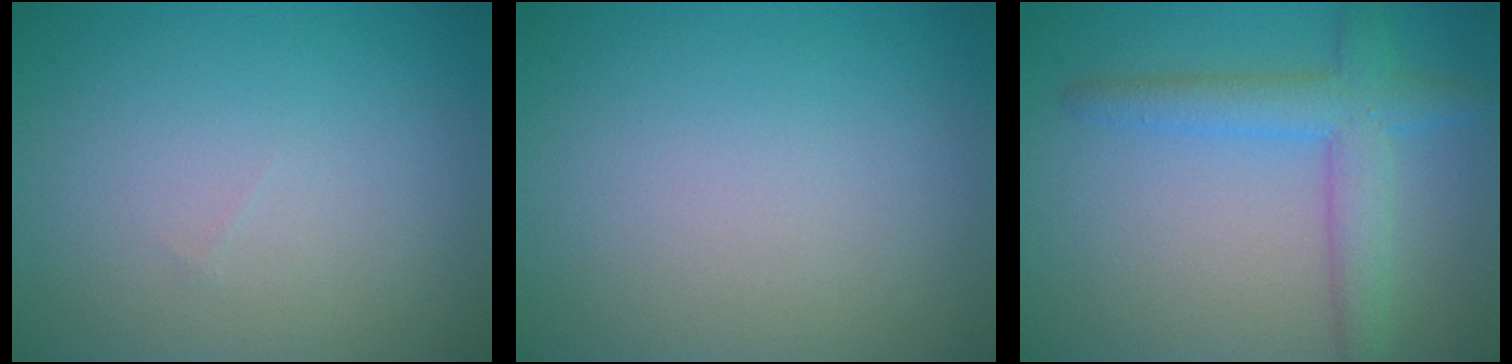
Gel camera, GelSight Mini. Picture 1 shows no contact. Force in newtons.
{"total": 0.0}
{"total": 4.5, "press": 4.5, "slide": 0.2}